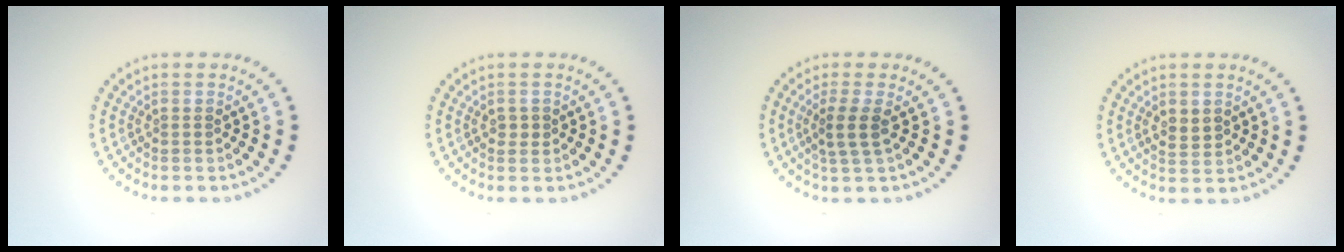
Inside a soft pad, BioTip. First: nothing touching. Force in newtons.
{"total": 1.0, "press": 1.0, "slide": 0.1}
{"total": 2.4, "press": 1.9, "slide": 1.4}
{"total": 1.7, "press": 1.7, "slide": 0.3}